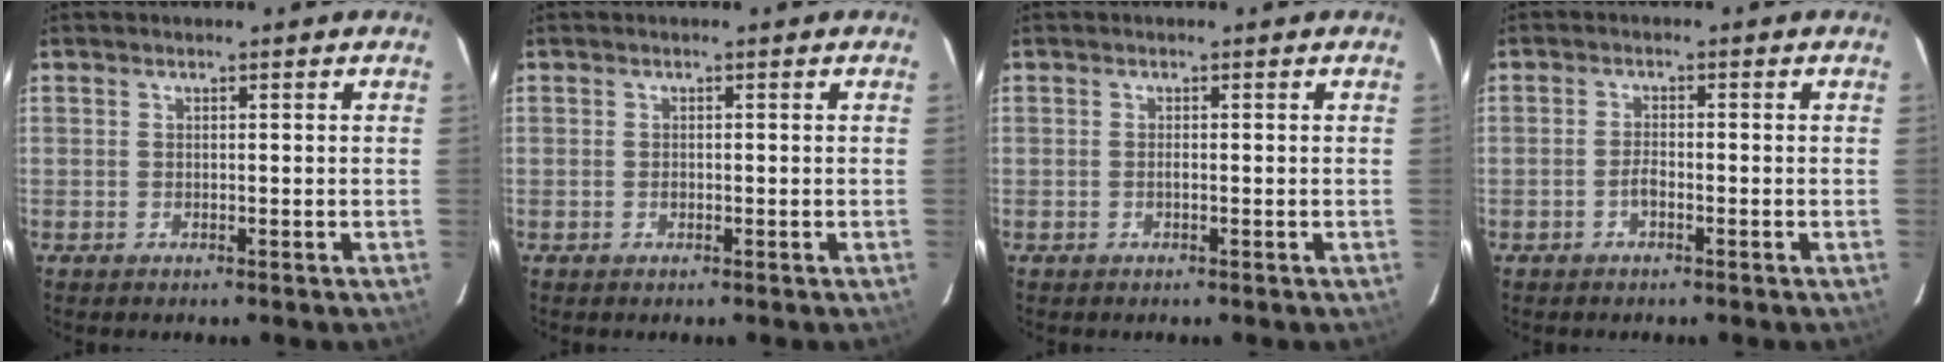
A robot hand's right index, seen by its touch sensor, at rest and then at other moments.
{"total": 0.8, "force": [-0.2, 0.6, 0.4], "torque": [-0.006, 0.001, -0.004]}
{"total": 0.7, "force": [-0.2, 0.1, 0.6], "torque": [-0.011, 0.000, -0.005]}
{"total": 1.8, "force": [-1.0, 0.7, 1.4], "torque": [-0.030, 0.004, -0.021]}